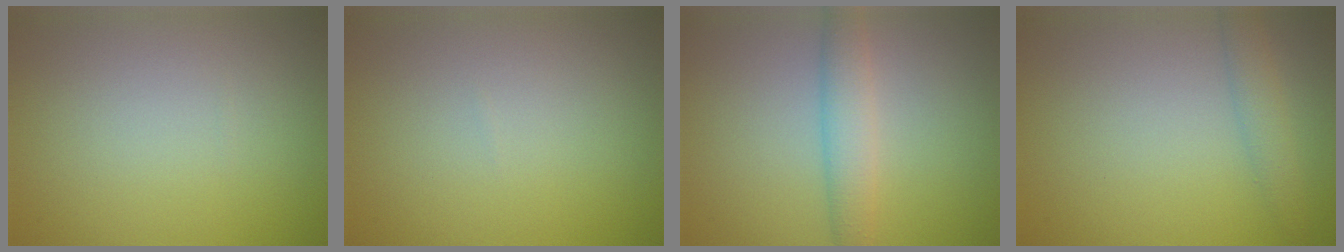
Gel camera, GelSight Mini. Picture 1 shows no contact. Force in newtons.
{"total": 0.0}
{"total": 2.9, "press": 2.9, "slide": 0.1}
{"total": 1.9, "press": 1.9, "slide": 0.1}